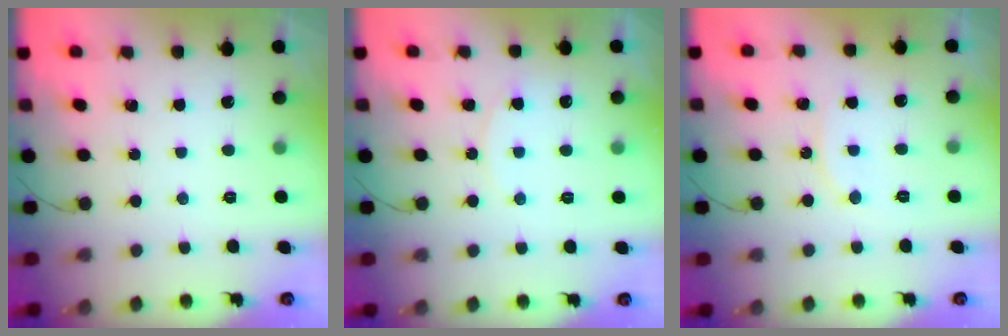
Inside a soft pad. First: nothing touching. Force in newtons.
{"total": 5.3, "press": 5.3, "slide": 0.6}
{"total": 5.9, "press": 5.9, "slide": 0.8}